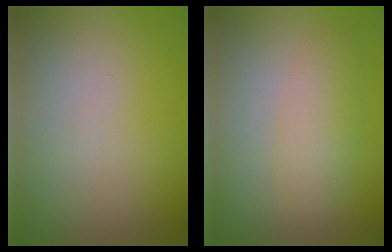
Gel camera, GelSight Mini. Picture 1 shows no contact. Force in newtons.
{"total": 3.0, "press": 3.0, "slide": 0.1}